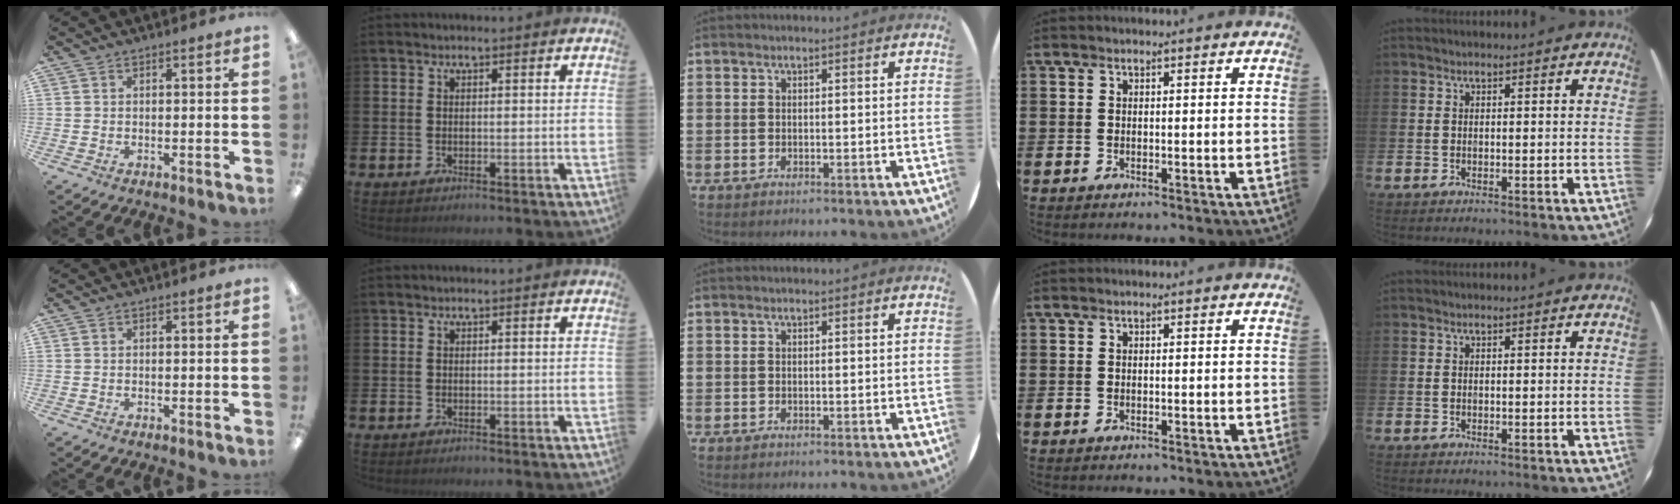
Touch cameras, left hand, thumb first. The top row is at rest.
{}